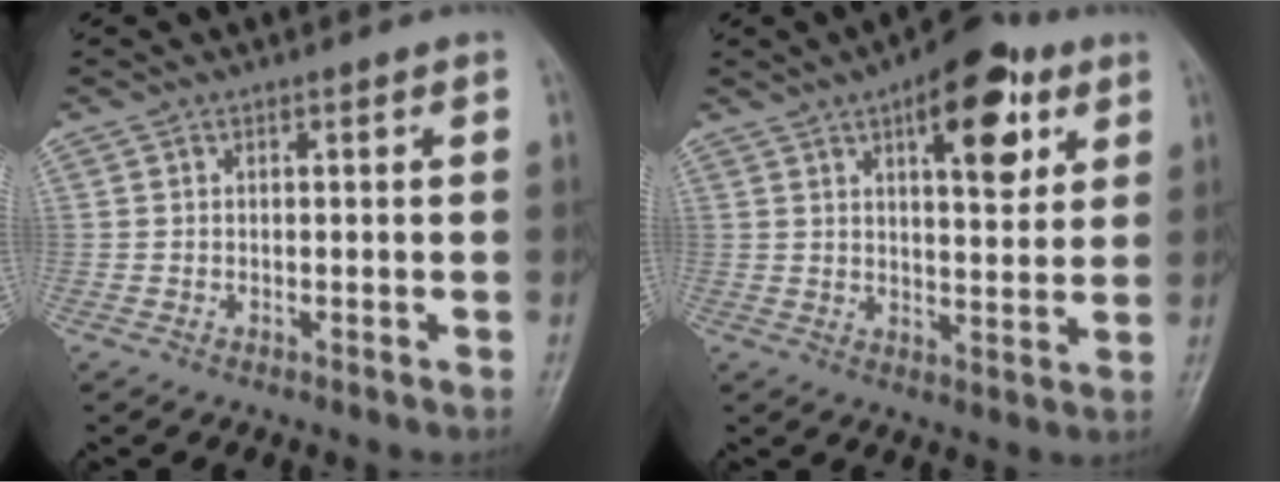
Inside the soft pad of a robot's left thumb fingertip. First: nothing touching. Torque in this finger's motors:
{"motor_torque": [1.58, 1.69, 1.74, -0.93, 0.13]}